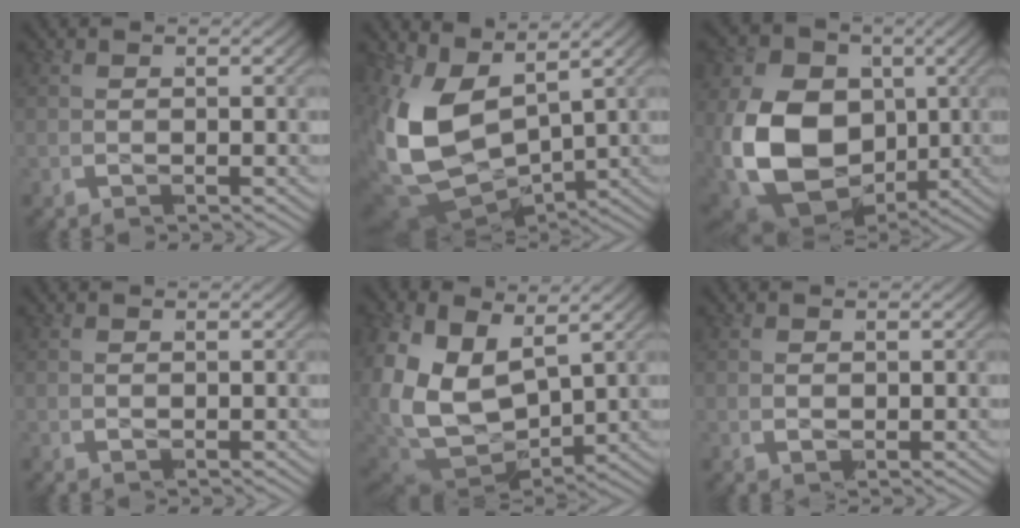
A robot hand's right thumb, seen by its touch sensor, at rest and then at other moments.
{"total": 14.5, "force": [-2.0, 10.0, 10.3], "torque": [-0.269, -0.056, -0.007]}
{"total": 21.5, "force": [-2.7, 16.4, 13.7], "torque": [-0.304, -0.074, -0.023]}
{"total": 0.0}
{"total": 13.9, "force": [-2.2, 10.7, 8.5], "torque": [-0.241, -0.055, -0.023]}
{"total": 0.7, "force": [0.1, 0.6, 0.4], "torque": [-0.009, -0.004, 0.007]}